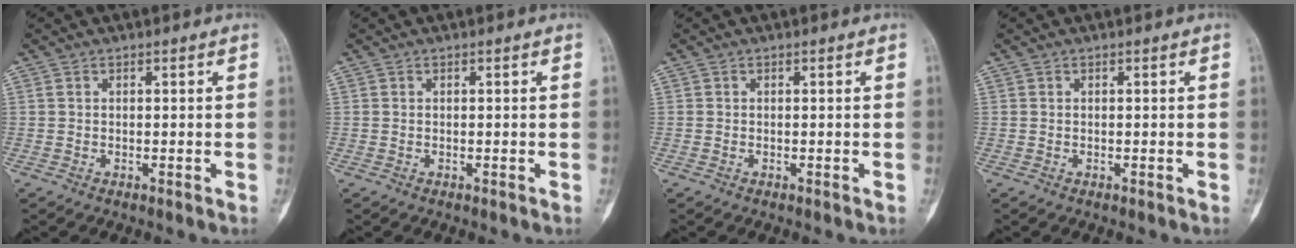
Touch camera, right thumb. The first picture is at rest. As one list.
[{"total": 0.0}, {"total": 0.0}, {"total": 0.0}]